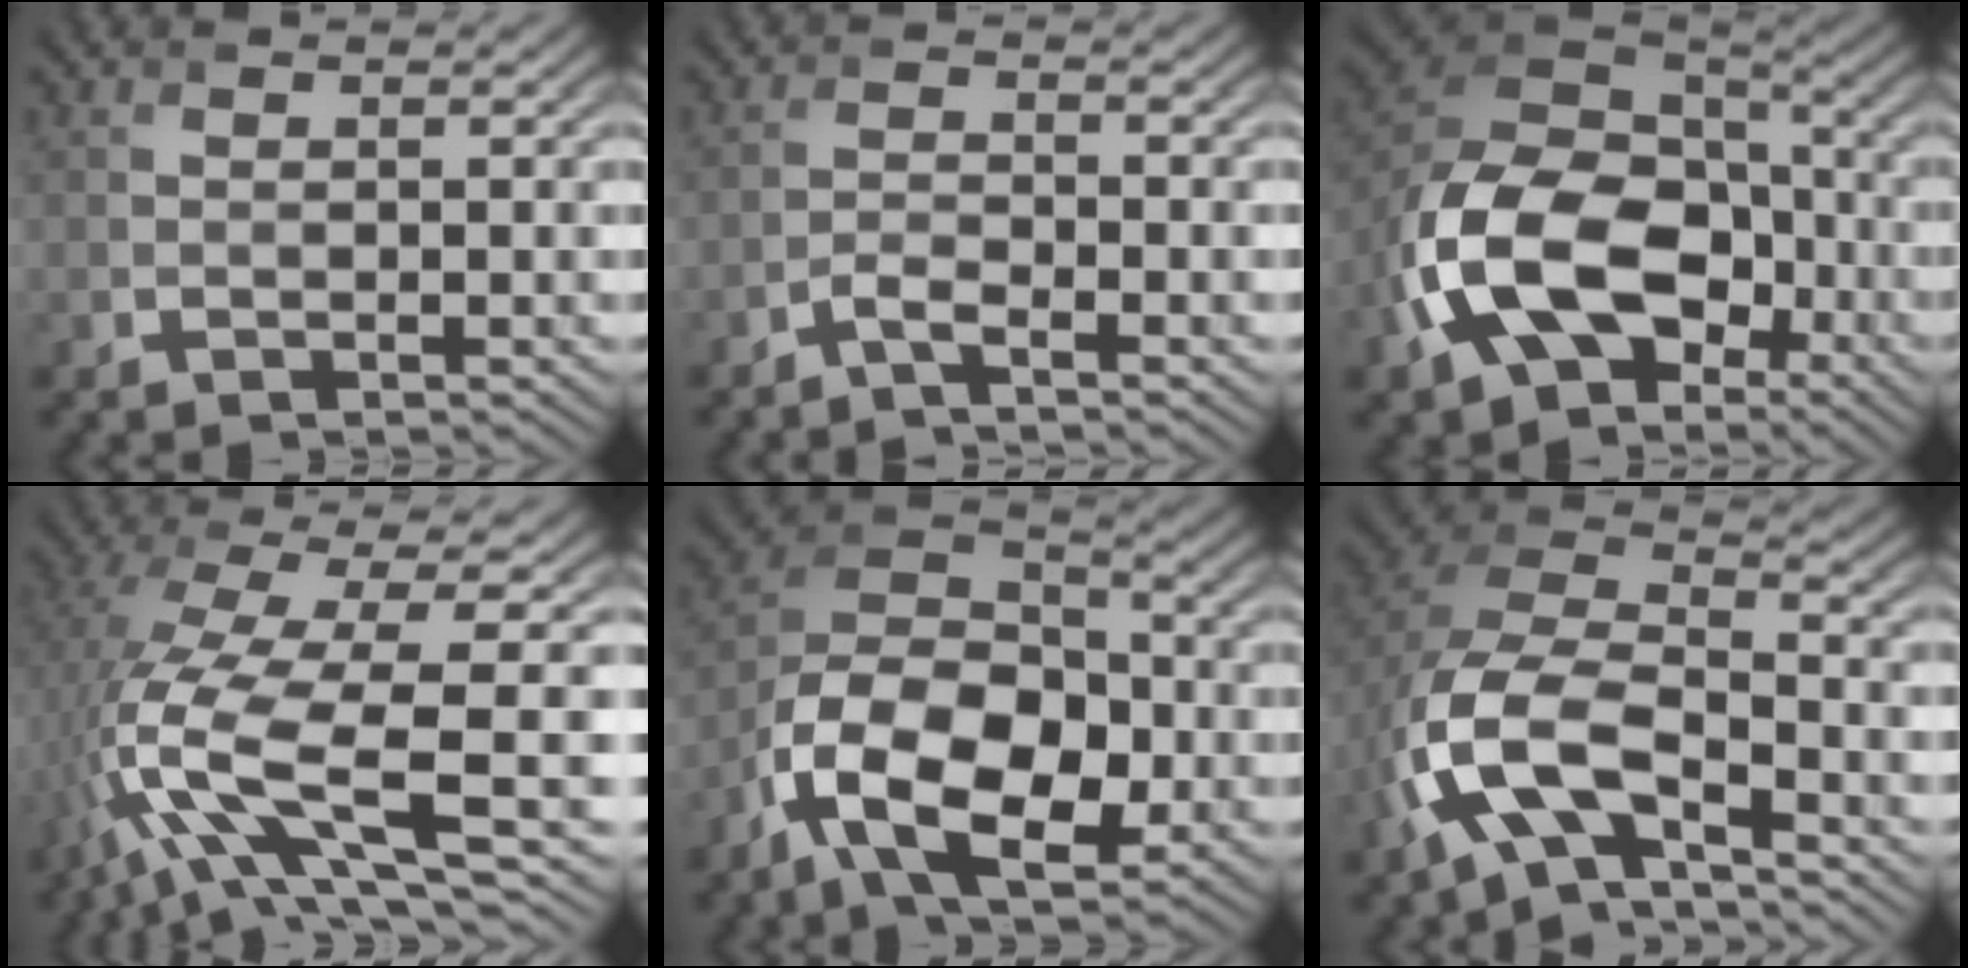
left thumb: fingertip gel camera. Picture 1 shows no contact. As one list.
[{"total": 2.1, "force": [-1.7, 0.3, 1.2], "torque": [-0.028, 0.002, -0.042]}, {"total": 16.2, "force": [-5.9, 10.8, 10.5], "torque": [-0.242, -0.031, -0.120]}, {"total": 13.7, "force": [-2.8, 3.5, 13.0], "torque": [-0.275, -0.003, -0.043]}, {"total": 14.3, "force": [-6.1, 8.2, 10.1], "torque": [-0.205, -0.020, -0.133]}, {"total": 13.0, "force": [-5.8, 6.2, 9.8], "torque": [-0.227, -0.013, -0.123]}]